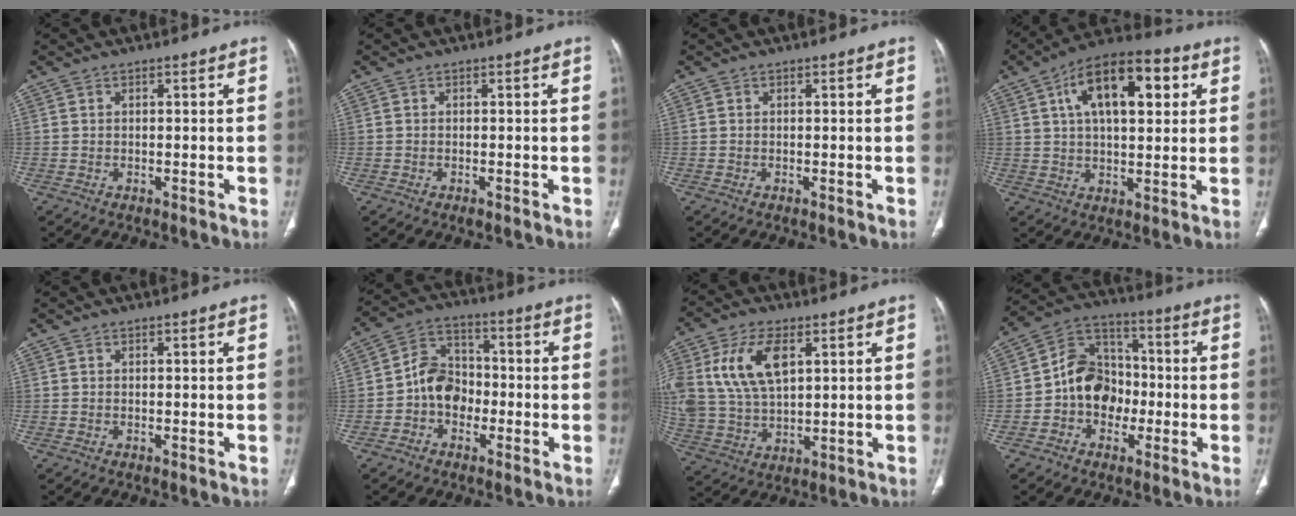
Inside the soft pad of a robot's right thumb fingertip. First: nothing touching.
{"total": 0.8, "force": [-0.5, 0.2, 0.5], "torque": [-0.014, -0.001, -0.006]}
{"total": 0.0}
{"total": 16.9, "force": [5.6, 8.1, 13.8], "torque": [-0.195, 0.013, 0.084]}
{"total": 0.0}
{"total": 8.6, "force": [-2.1, 6.9, 4.7], "torque": [-0.056, 0.036, -0.052]}
{"total": 14.8, "force": [5.0, 8.2, 11.3], "torque": [-0.227, -0.004, 0.104]}
{"total": 11.7, "force": [-2.1, 9.5, 6.5], "torque": [-0.074, 0.041, -0.047]}